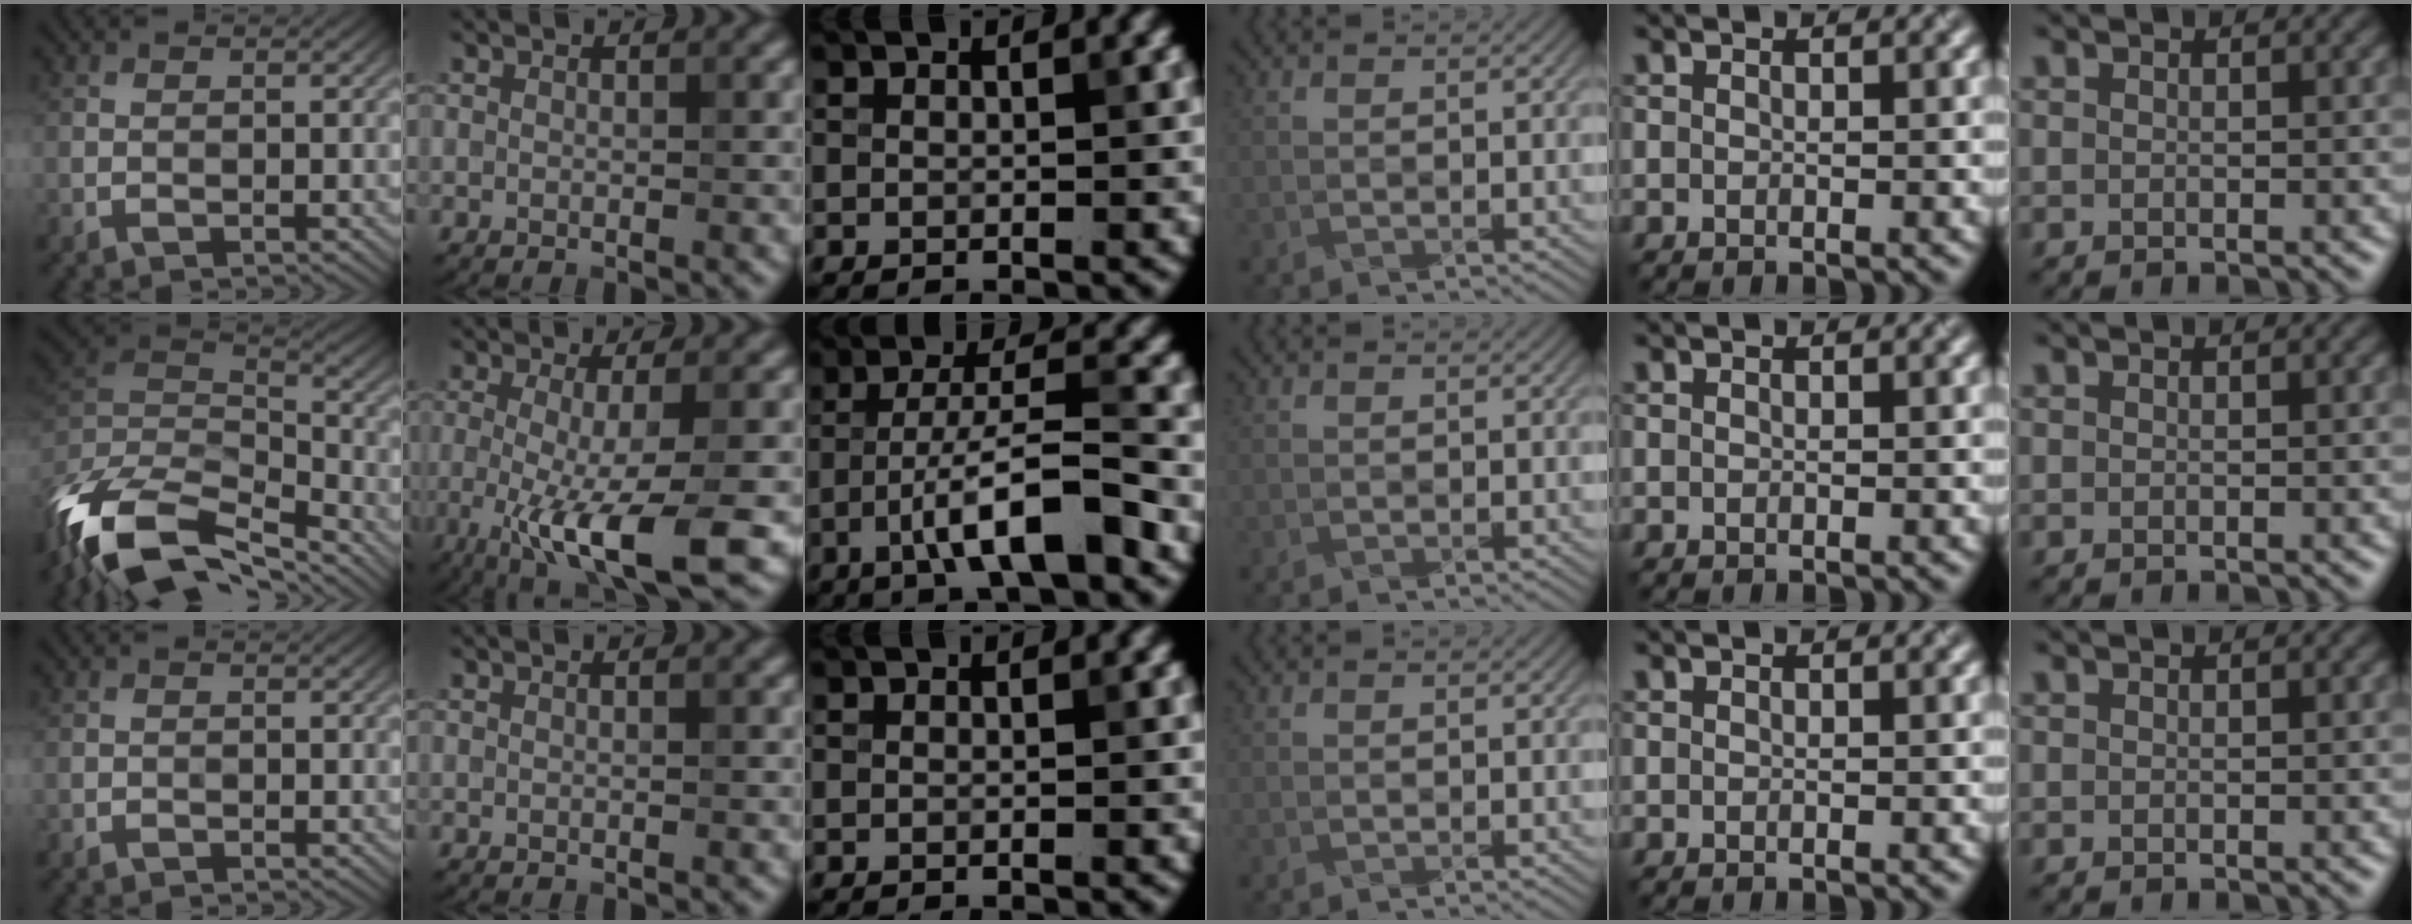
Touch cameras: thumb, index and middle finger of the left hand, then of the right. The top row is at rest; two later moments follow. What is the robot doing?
{"motion": "wrap", "object": "tissue paper"}